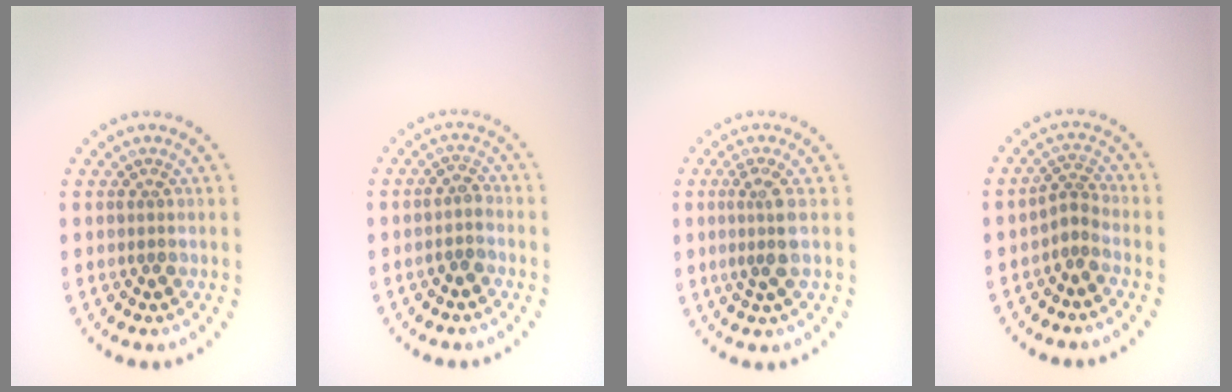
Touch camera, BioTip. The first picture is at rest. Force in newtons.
{"total": 1.5, "press": 1.2, "slide": 0.8}
{"total": 2.2, "press": 1.8, "slide": 1.4}
{"total": 1.8, "press": 1.2, "slide": 1.4}